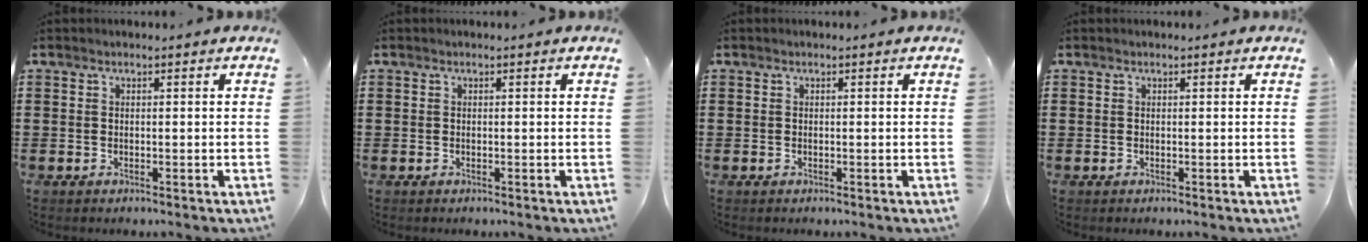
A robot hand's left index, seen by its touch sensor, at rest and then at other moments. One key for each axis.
{"total": 0.0}
{"total": 0.0}
{"total": 0.0}